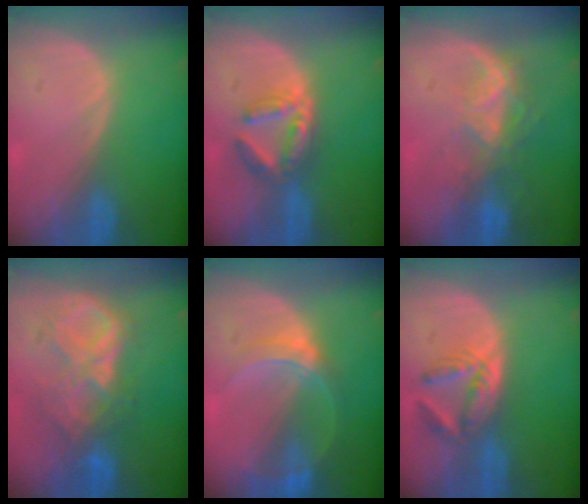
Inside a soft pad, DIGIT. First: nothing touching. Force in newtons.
{"total": 5.8, "press": 5.5, "slide": 1.8}
{"total": 6.6, "press": 5.8, "slide": 3.1}
{"total": 8.8, "press": 7.6, "slide": 4.3}
{"total": 6.3, "press": 5.6, "slide": 3.0}
{"total": 5.7, "press": 5.3, "slide": 2.3}